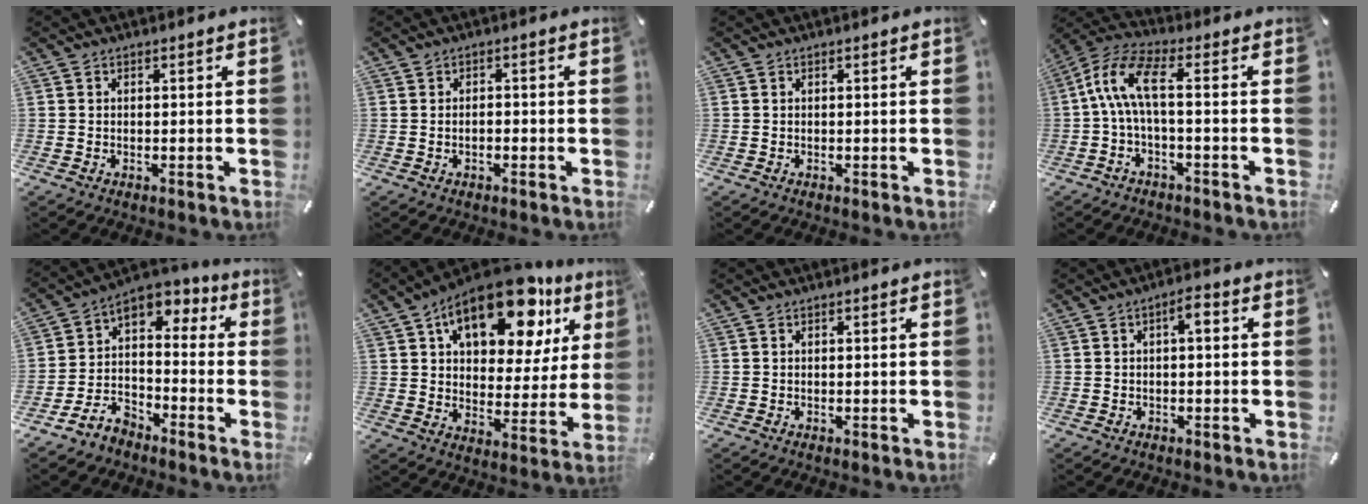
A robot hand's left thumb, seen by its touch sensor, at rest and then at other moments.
{"total": 1.2, "force": [-0.4, 0.7, 0.9], "torque": [-0.019, 0.001, -0.009]}
{"total": 0.0}
{"total": 10.2, "force": [0.1, 3.1, 9.7], "torque": [-0.206, -0.004, -0.003]}
{"total": 8.2, "force": [-4.1, 6.8, 2.3], "torque": [-0.056, 0.018, -0.073]}
{"total": 20.2, "force": [12.6, 10.2, 12.0], "torque": [-0.166, -0.078, 0.209]}
{"total": 0.0}
{"total": 2.9, "force": [-0.1, 0.9, 2.8], "torque": [-0.055, 0.011, -0.006]}